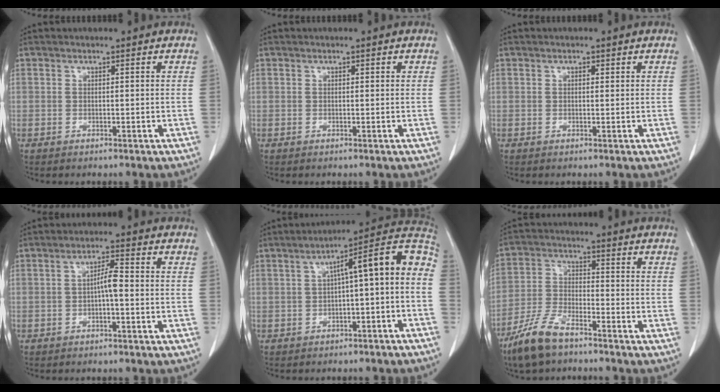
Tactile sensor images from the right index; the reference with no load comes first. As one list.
[{"total": 0.0}, {"total": 0.6, "force": [0.4, 0.3, 0.4], "torque": [-0.007, -0.001, 0.005]}, {"total": 3.1, "force": [-0.5, 0.3, 3.1], "torque": [-0.052, 0.009, -0.008]}, {"total": 12.0, "force": [-0.3, 1.9, 11.9], "torque": [-0.160, 0.049, -0.008]}, {"total": 8.8, "force": [-6.7, 2.5, 5.1], "torque": [-0.115, -0.014, -0.134]}]